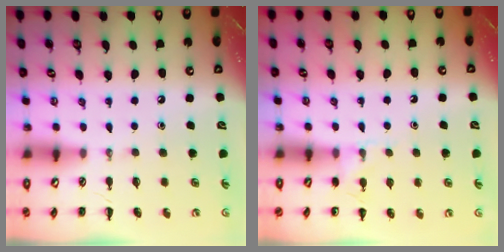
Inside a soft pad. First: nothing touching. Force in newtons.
{"total": 5.9, "press": 5.6, "slide": 1.8}